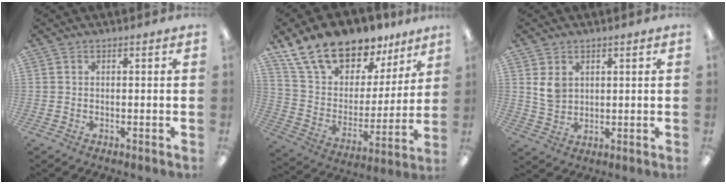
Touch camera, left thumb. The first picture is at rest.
{"total": 17.7, "force": [14.6, 8.4, 5.5], "torque": [-0.123, -0.101, 0.270]}
{"total": 5.0, "force": [2.2, 3.9, 2.3], "torque": [-0.036, -0.001, 0.040]}